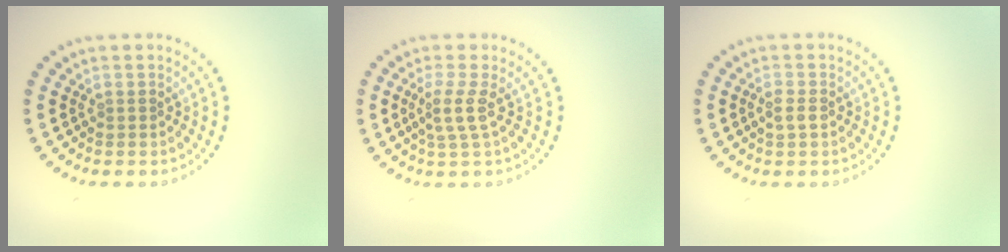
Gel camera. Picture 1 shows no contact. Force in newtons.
{"total": 2.1, "press": 1.6, "slide": 1.4}
{"total": 1.2, "press": 1.2, "slide": 0.1}